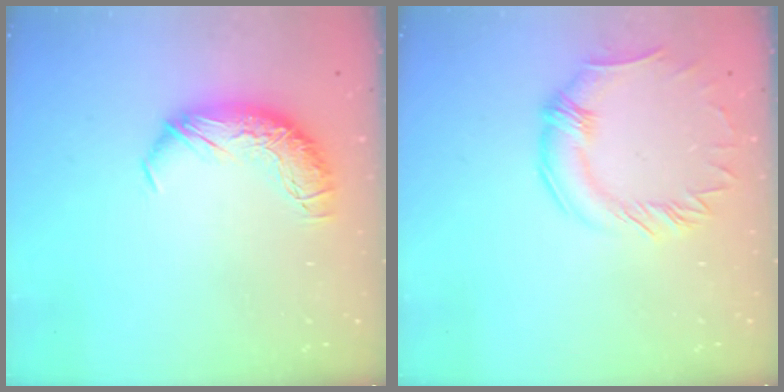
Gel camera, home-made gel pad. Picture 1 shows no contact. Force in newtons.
{"total": 1.5, "press": 1.3, "slide": 0.6}